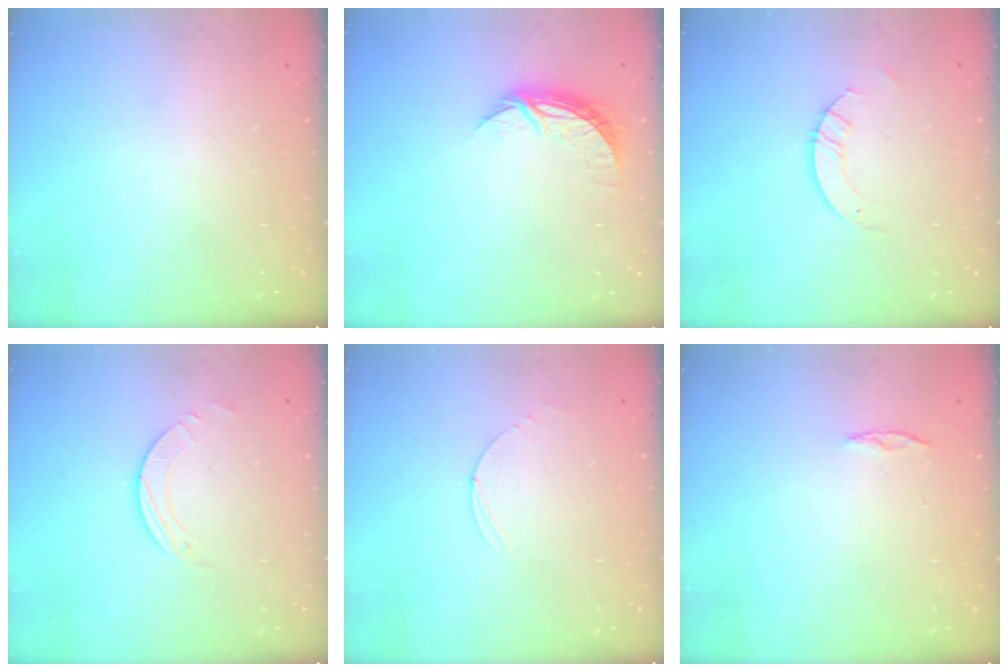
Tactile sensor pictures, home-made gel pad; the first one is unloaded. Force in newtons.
{"total": 6.8, "press": 6.8, "slide": 0.5}
{"total": 2.6, "press": 2.6, "slide": 0.2}
{"total": 2.5, "press": 2.5, "slide": 0.2}
{"total": 2.8, "press": 2.8, "slide": 0.3}
{"total": 4.0, "press": 3.9, "slide": 0.4}